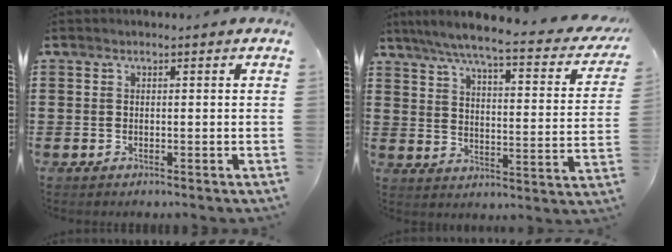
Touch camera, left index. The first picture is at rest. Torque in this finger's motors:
{"motor_torque": [1.56, 0.57, 0.51, 0.21]}